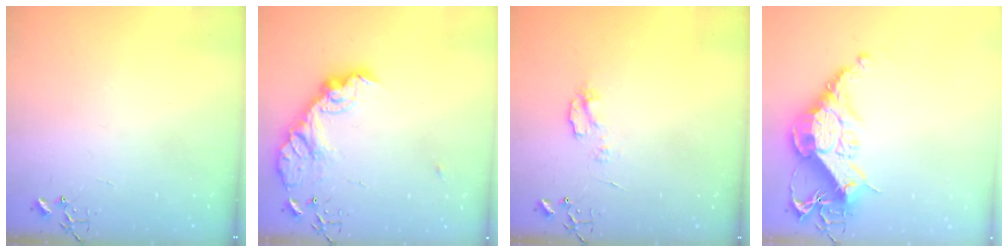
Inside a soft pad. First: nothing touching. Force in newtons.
{"total": 15.7, "press": 15.7, "slide": 1.0}
{"total": 5.1, "press": 5.0, "slide": 0.7}
{"total": 18.5, "press": 18.4, "slide": 1.5}